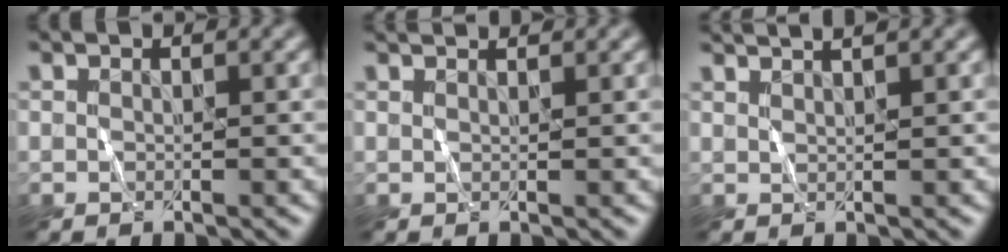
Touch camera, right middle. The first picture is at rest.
{"total": 1.1, "force": [1.1, 0.2, 0.3], "torque": [-0.003, 0.000, 0.006]}
{"total": 3.2, "force": [2.4, 1.1, 1.9], "torque": [-0.005, 0.020, 0.007]}